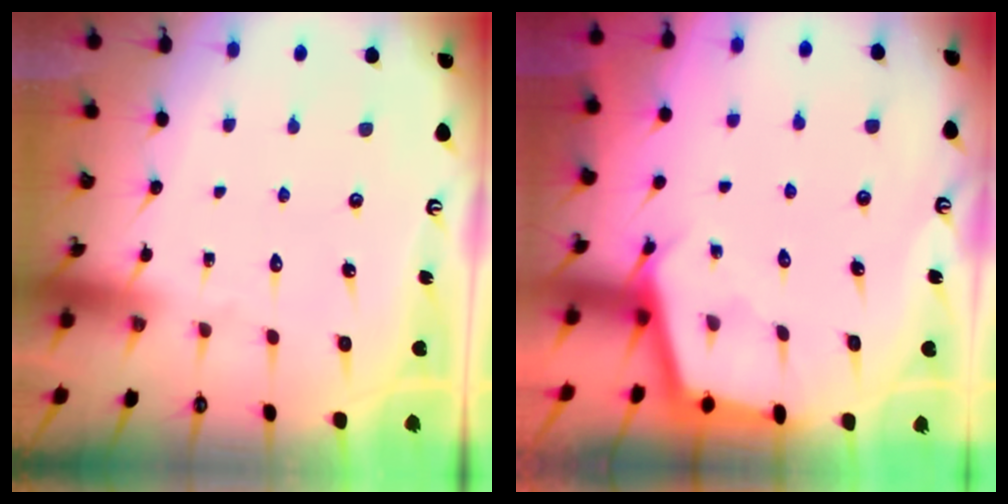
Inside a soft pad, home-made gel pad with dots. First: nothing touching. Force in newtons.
{"total": 2.7, "press": 2.7, "slide": 0.3}